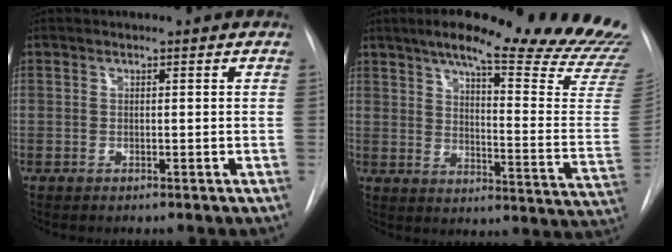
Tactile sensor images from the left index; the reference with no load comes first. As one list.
[{"total": 27.9, "force": [24.0, 1.8, 13.9], "torque": [-0.173, -0.104, 0.290]}]